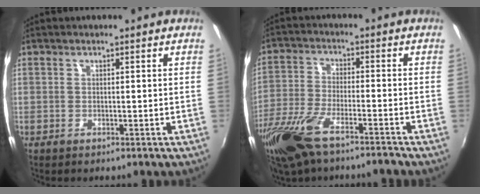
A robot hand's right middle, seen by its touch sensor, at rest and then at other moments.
{"total": 14.5, "force": [-10.5, 3.7, 9.3], "torque": [-0.210, -0.047, -0.200]}